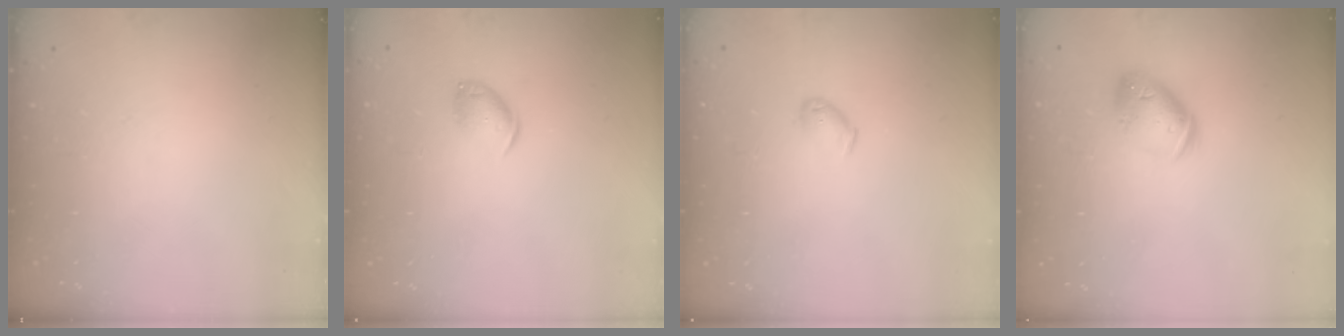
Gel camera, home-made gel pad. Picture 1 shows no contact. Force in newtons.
{"total": 7.2, "press": 7.2, "slide": 1.0}
{"total": 3.5, "press": 3.5, "slide": 0.6}
{"total": 9.6, "press": 9.5, "slide": 1.2}